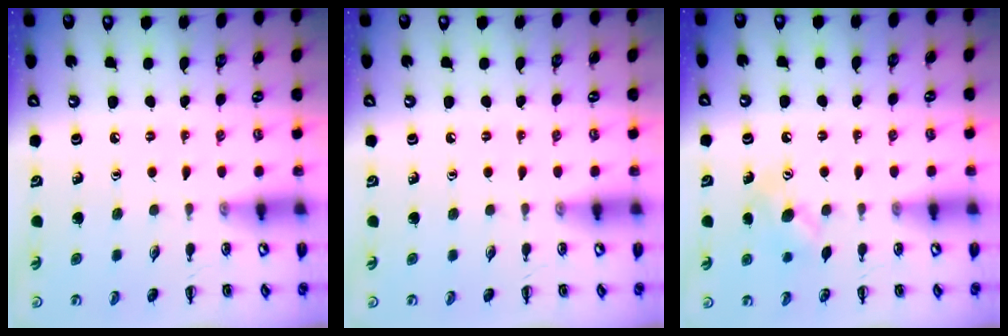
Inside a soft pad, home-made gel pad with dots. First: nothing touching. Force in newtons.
{"total": 0.0}
{"total": 7.7, "press": 7.6, "slide": 1.6}